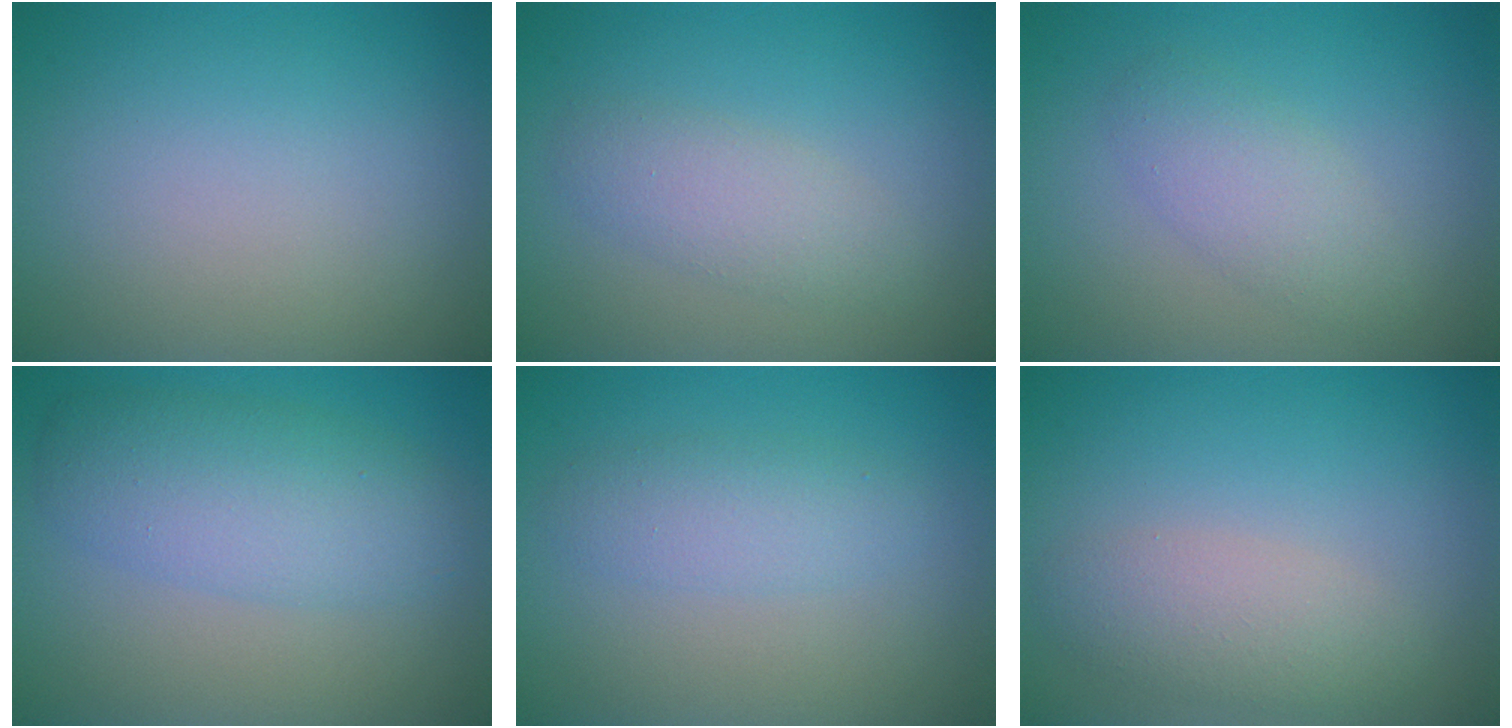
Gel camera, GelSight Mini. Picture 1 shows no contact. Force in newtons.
{"total": 2.5, "press": 2.5, "slide": 0.1}
{"total": 2.8, "press": 2.8, "slide": 0.0}
{"total": 5.2, "press": 5.2, "slide": 0.2}
{"total": 2.4, "press": 2.4, "slide": 0.0}
{"total": 3.0, "press": 3.0, "slide": 0.1}